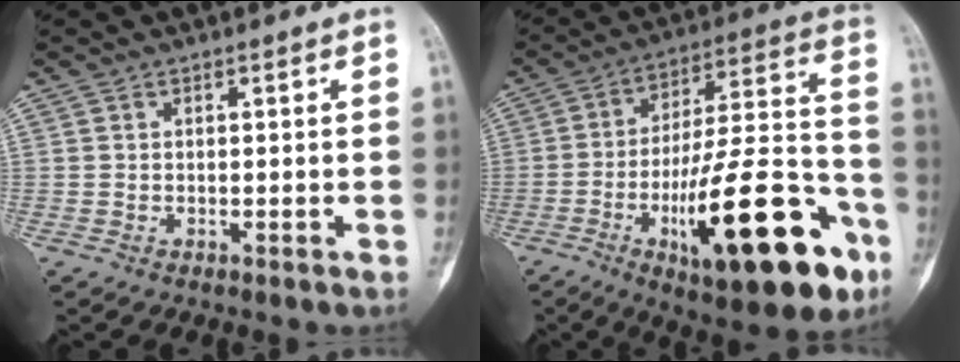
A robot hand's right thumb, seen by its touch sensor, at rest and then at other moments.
{"total": 28.2, "force": [-11.8, 9.0, 24.0], "torque": [-0.342, 0.062, -0.172]}